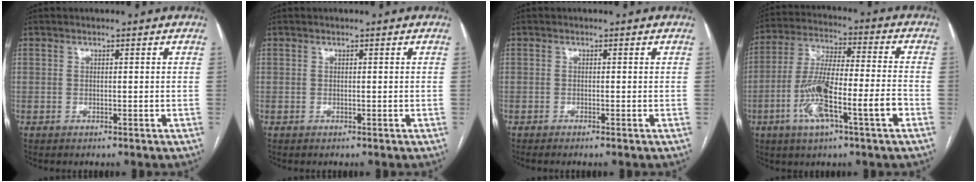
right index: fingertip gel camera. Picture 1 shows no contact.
{"total": 0.0}
{"total": 1.0, "force": [-0.8, -0.2, 0.7], "torque": [-0.012, 0.001, -0.014]}
{"total": 13.5, "force": [-5.0, 1.5, 12.5], "torque": [-0.239, 0.005, -0.088]}